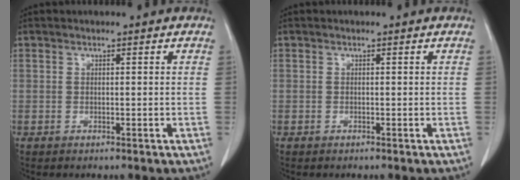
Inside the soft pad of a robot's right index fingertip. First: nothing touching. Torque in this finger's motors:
{"motor_torque": [-0.04, 0.00, 0.00, -0.01]}